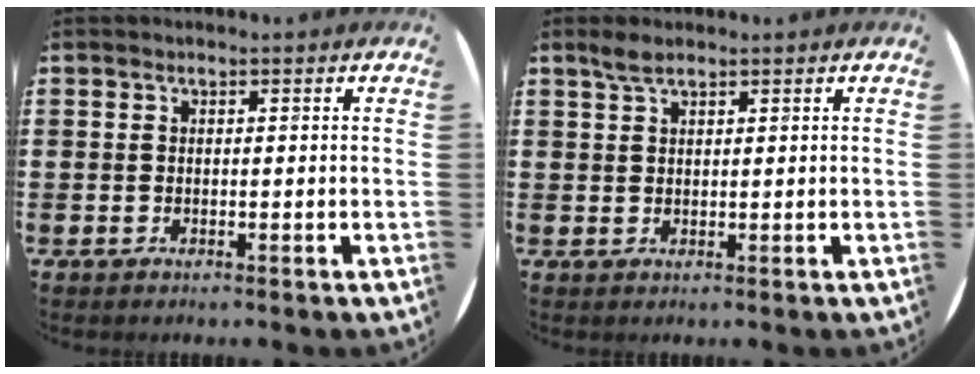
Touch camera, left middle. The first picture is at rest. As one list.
[{"total": 1.9, "force": [1.6, 0.5, 1.0], "torque": [-0.021, 0.005, 0.028]}]